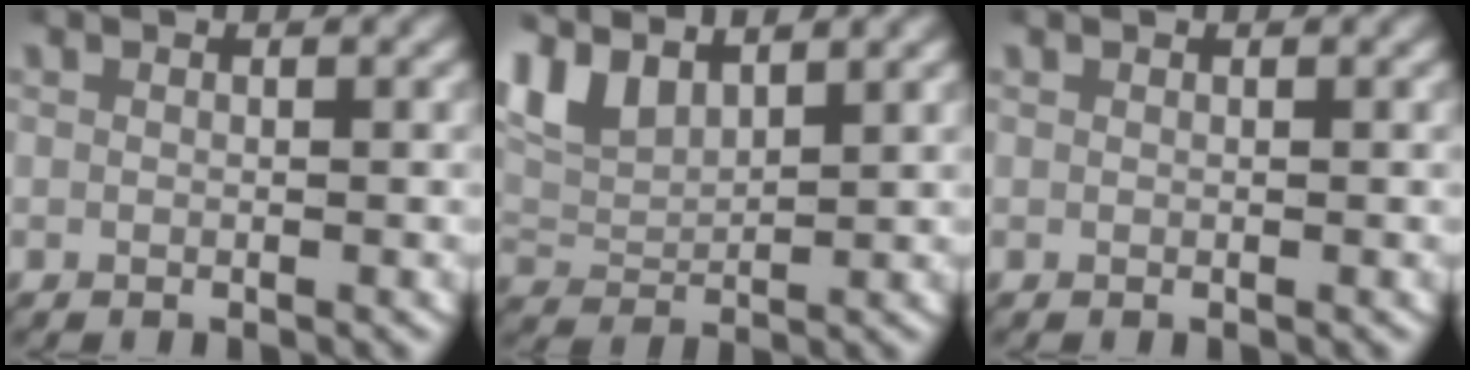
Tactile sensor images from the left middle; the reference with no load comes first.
{"total": 6.0, "force": [2.7, 4.2, 3.3], "torque": [-0.098, 0.002, 0.049]}
{"total": 0.0}